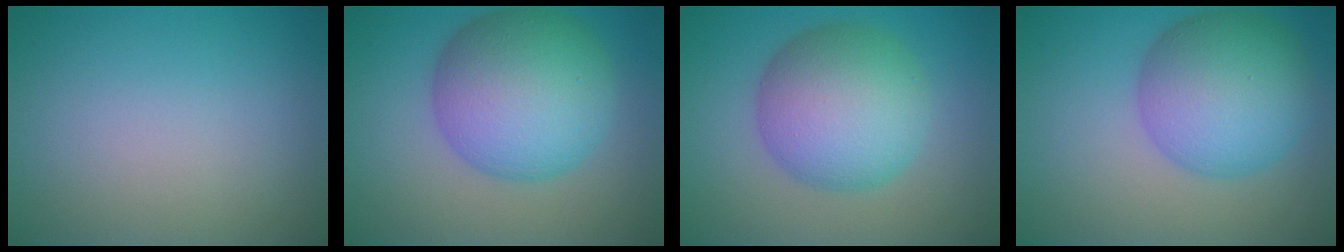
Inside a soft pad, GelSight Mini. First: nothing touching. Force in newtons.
{"total": 10.5, "press": 10.5, "slide": 0.3}
{"total": 8.7, "press": 8.7, "slide": 0.1}
{"total": 8.8, "press": 8.8, "slide": 0.2}